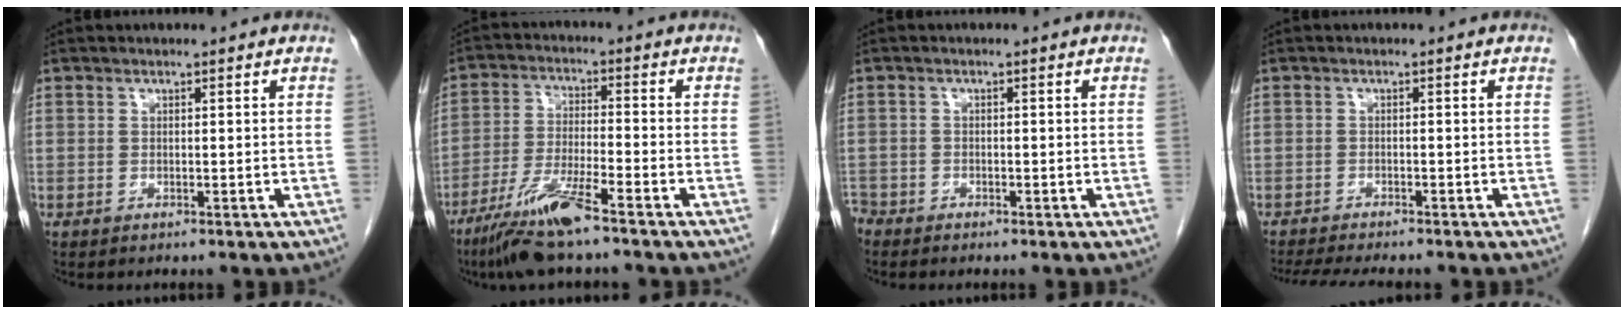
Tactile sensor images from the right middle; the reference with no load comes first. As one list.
[{"total": 9.7, "force": [-6.8, 0.1, 6.9], "torque": [-0.141, -0.028, -0.130]}, {"total": 1.8, "force": [-1.7, 0.7, 0.1], "torque": [-0.005, -0.002, -0.030]}, {"total": 8.1, "force": [-7.1, 0.8, 3.8], "torque": [-0.056, -0.015, -0.107]}]